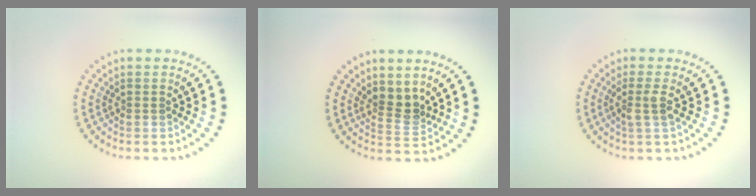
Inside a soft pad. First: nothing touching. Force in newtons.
{"total": 2.4, "press": 1.9, "slide": 1.5}
{"total": 1.8, "press": 1.4, "slide": 1.2}